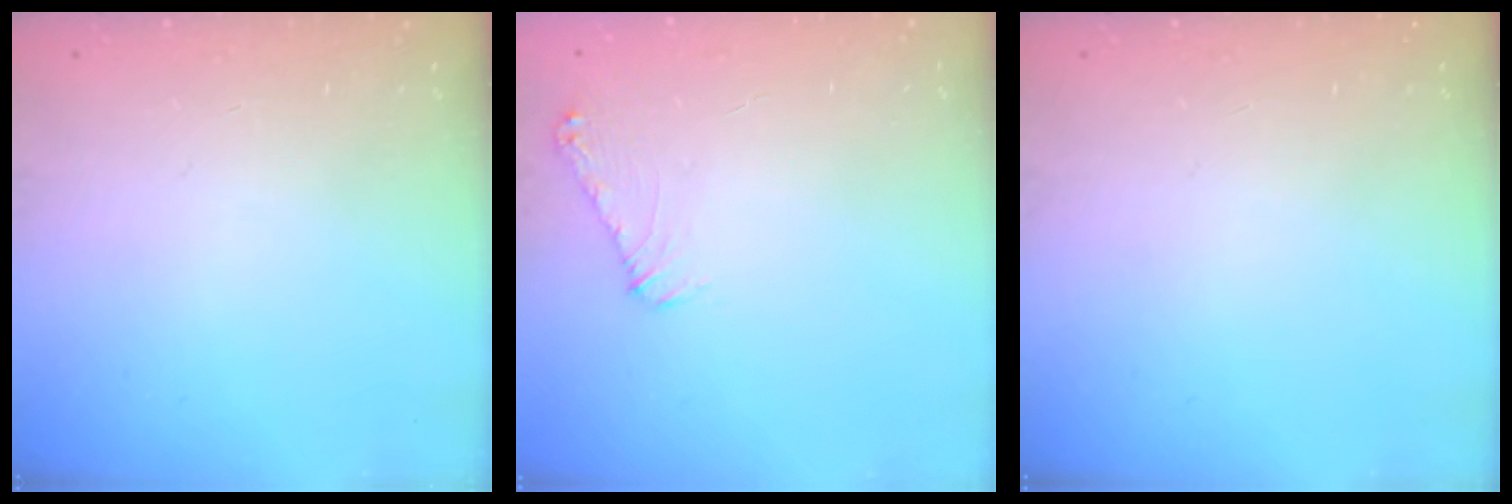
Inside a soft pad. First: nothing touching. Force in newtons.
{"total": 6.4, "press": 6.4, "slide": 0.7}
{"total": 0.0}